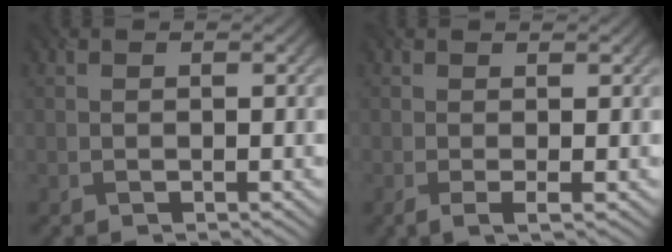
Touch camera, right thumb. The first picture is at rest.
{"total": 2.0, "force": [-0.3, 0.4, 1.9], "torque": [-0.035, -0.003, -0.010]}